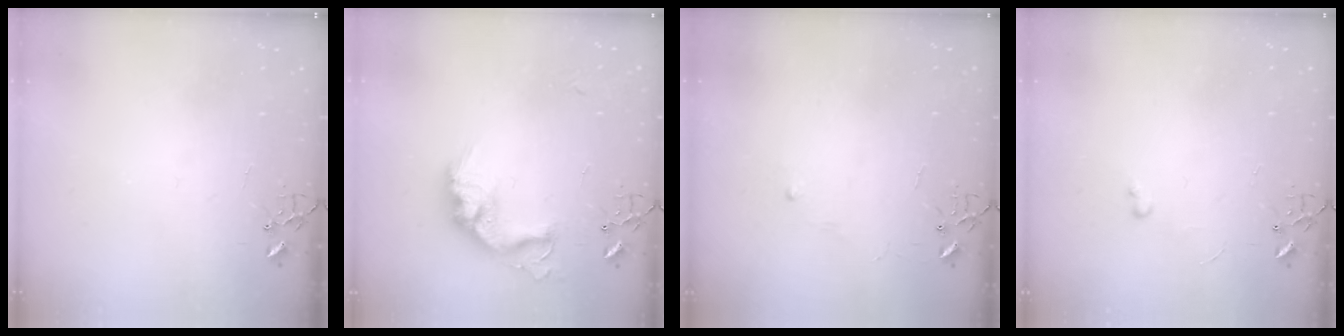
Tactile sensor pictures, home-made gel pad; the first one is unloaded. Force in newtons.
{"total": 16.9, "press": 16.9, "slide": 1.2}
{"total": 4.4, "press": 4.4, "slide": 0.6}
{"total": 2.6, "press": 2.6, "slide": 0.4}